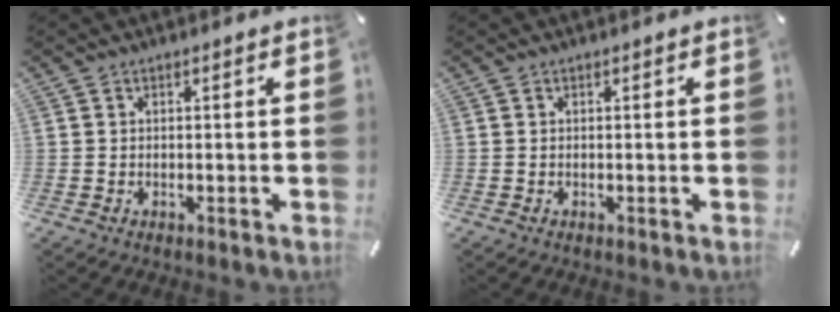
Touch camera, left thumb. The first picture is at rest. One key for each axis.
{"total": 0.0}